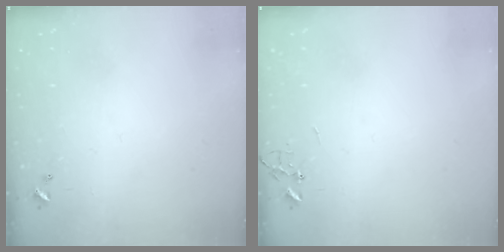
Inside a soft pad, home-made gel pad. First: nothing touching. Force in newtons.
{"total": 0.0}